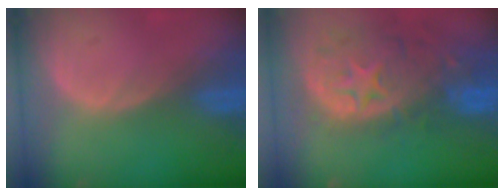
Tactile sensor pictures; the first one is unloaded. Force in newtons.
{"total": 13.4, "press": 11.1, "slide": 7.5}